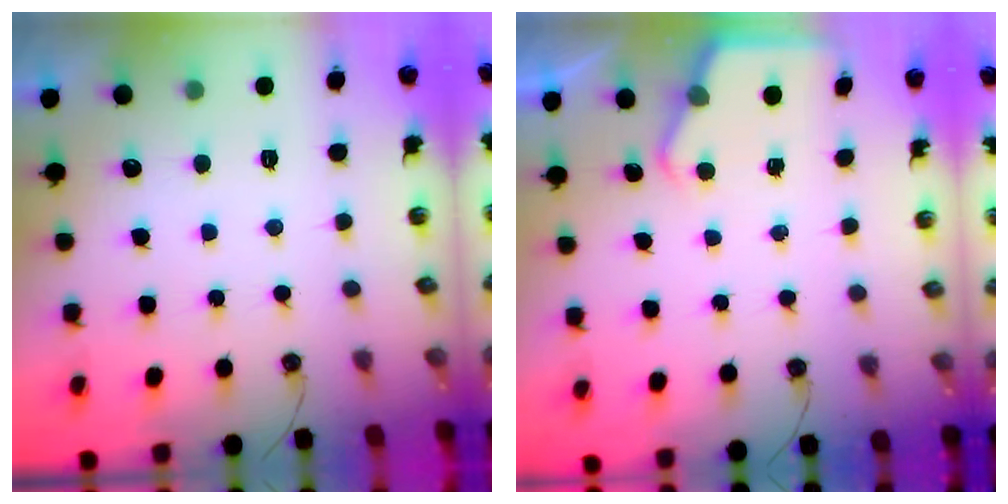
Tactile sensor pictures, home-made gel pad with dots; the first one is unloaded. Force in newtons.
{"total": 2.8, "press": 2.8, "slide": 0.0}